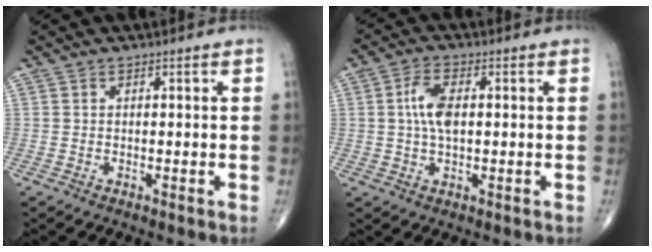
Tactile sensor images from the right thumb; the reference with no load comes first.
{"total": 6.0, "force": [0.7, 3.0, 5.2], "torque": [-0.107, 0.006, 0.009]}